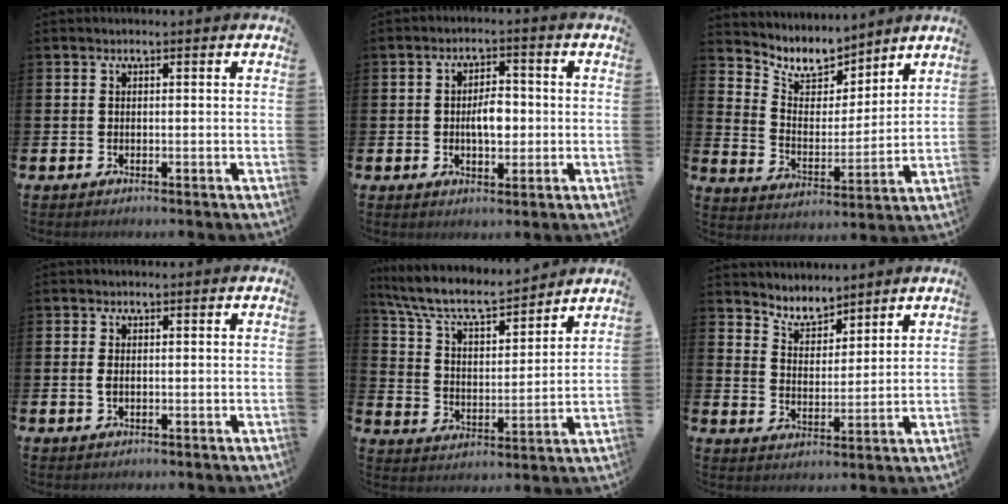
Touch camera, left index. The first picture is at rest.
{"total": 4.2, "force": [-0.2, 2.4, 3.5], "torque": [-0.045, -0.001, -0.012]}
{"total": 8.2, "force": [7.5, 2.8, 1.8], "torque": [-0.068, -0.051, 0.134]}
{"total": 1.2, "force": [0.1, 0.6, 1.0], "torque": [-0.019, 0.004, -0.001]}
{"total": 8.2, "force": [7.5, 2.0, 2.7], "torque": [-0.090, -0.051, 0.130]}
{"total": 5.0, "force": [4.9, 1.1, 0.1], "torque": [-0.024, -0.027, 0.089]}